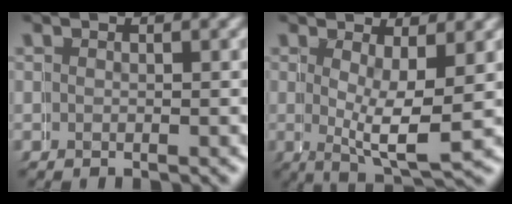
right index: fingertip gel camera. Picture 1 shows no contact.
{"total": 4.9, "force": [0.8, 1.1, 4.7], "torque": [-0.077, -0.012, 0.021]}